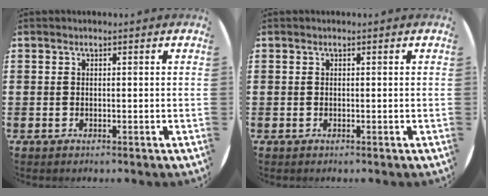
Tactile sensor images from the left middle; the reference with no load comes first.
{"total": 0.0}